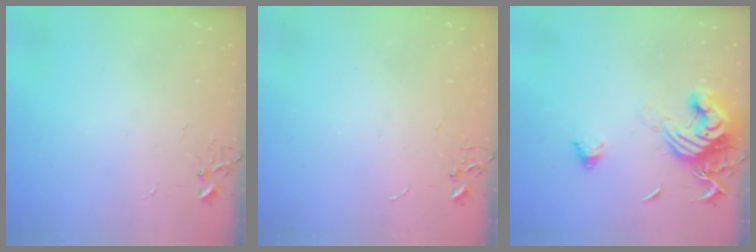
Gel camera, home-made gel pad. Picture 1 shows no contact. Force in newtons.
{"total": 0.0}
{"total": 15.6, "press": 15.5, "slide": 1.7}